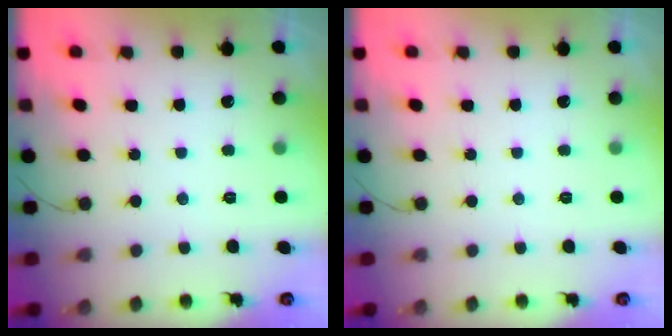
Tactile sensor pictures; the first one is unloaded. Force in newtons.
{"total": 0.0}